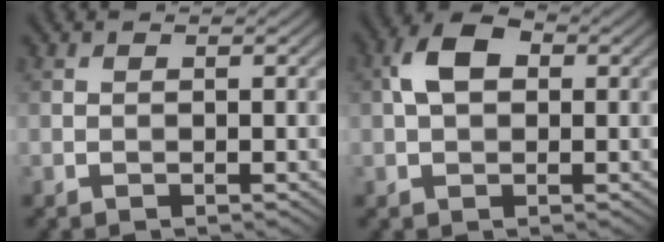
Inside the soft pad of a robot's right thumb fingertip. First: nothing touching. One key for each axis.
{"total": 5.2, "fx": 0.8, "fy": 3.3, "fz": 3.9, "tx": -0.081, "ty": 0.012, "tz": 0.006}